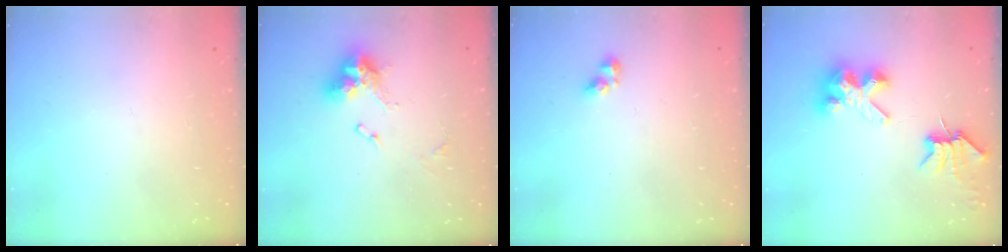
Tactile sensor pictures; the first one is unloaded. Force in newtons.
{"total": 11.5, "press": 11.4, "slide": 1.4}
{"total": 5.1, "press": 5.1, "slide": 0.3}
{"total": 7.0, "press": 6.9, "slide": 0.6}